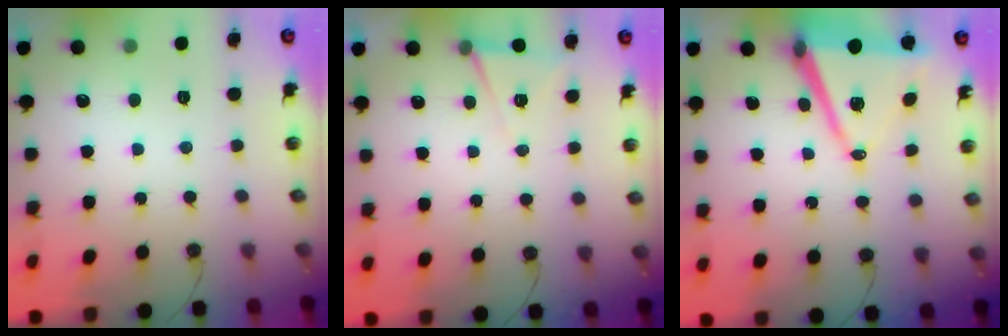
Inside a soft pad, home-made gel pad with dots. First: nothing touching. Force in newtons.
{"total": 5.7, "press": 3.5, "slide": 4.5}
{"total": 12.1, "press": 11.4, "slide": 4.1}